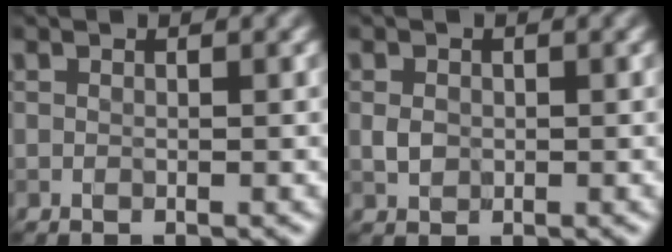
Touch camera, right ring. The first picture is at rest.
{"total": 1.4, "force": [-0.1, 1.2, 0.8], "torque": [-0.017, -0.002, -0.003]}